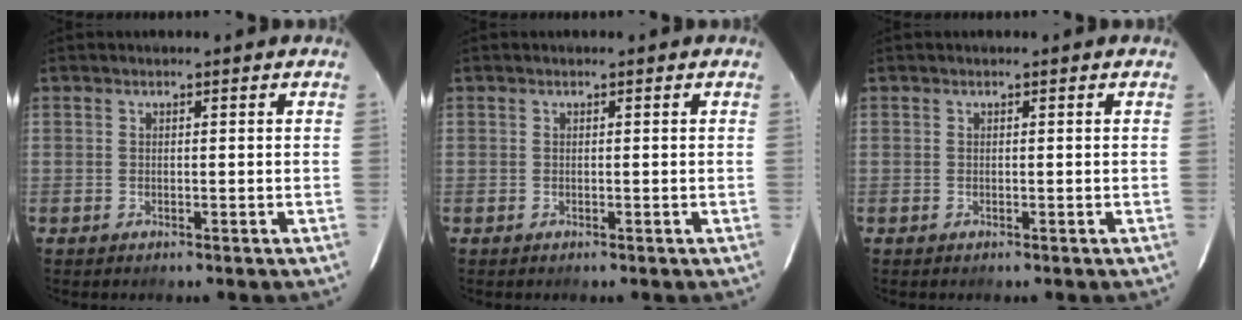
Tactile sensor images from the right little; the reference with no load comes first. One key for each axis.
{"total": 0.0}
{"total": 0.0}